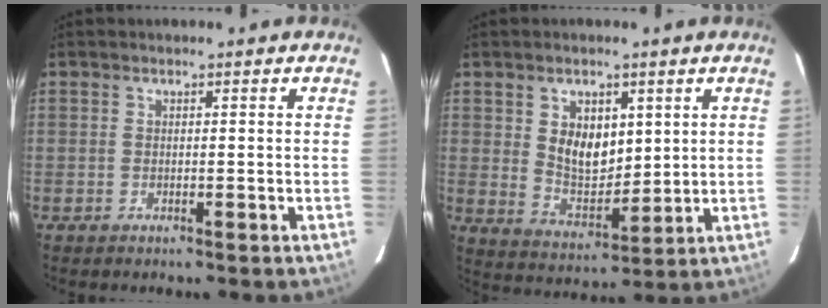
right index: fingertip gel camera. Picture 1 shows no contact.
{"total": 8.7, "force": [2.8, 5.7, 5.9], "torque": [-0.102, -0.003, 0.065]}